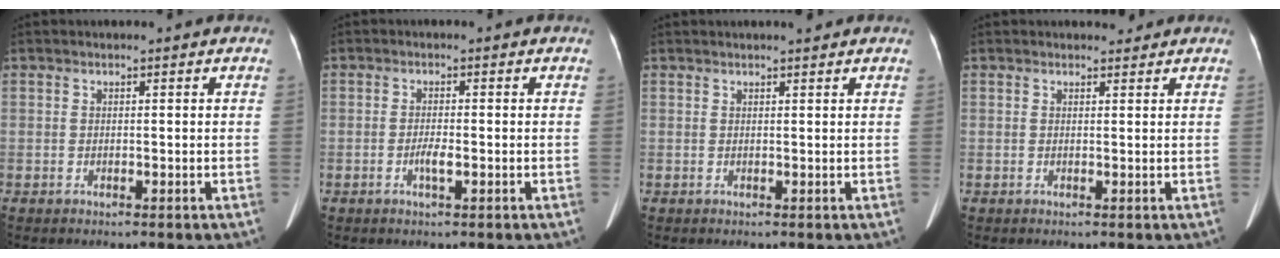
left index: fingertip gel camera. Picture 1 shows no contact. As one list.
[{"total": 1.9, "force": [-0.8, 0.3, 1.7], "torque": [-0.034, -0.001, -0.015]}, {"total": 2.2, "force": [1.9, 0.1, 1.1], "torque": [-0.012, 0.011, 0.027]}, {"total": 1.3, "force": [1.2, 0.5, 0.0], "torque": [-0.003, -0.004, 0.016]}]